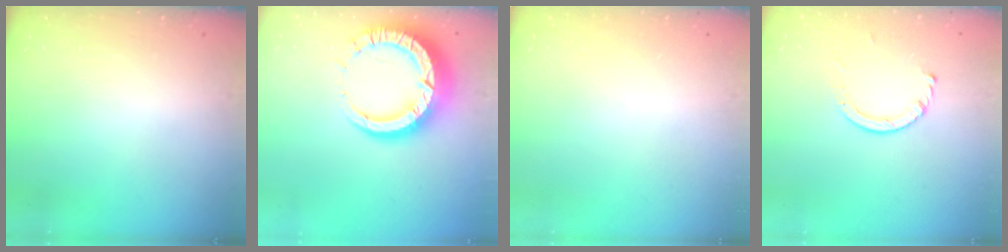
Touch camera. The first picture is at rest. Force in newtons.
{"total": 13.2, "press": 13.1, "slide": 1.3}
{"total": 0.0}
{"total": 3.3, "press": 3.3, "slide": 0.4}